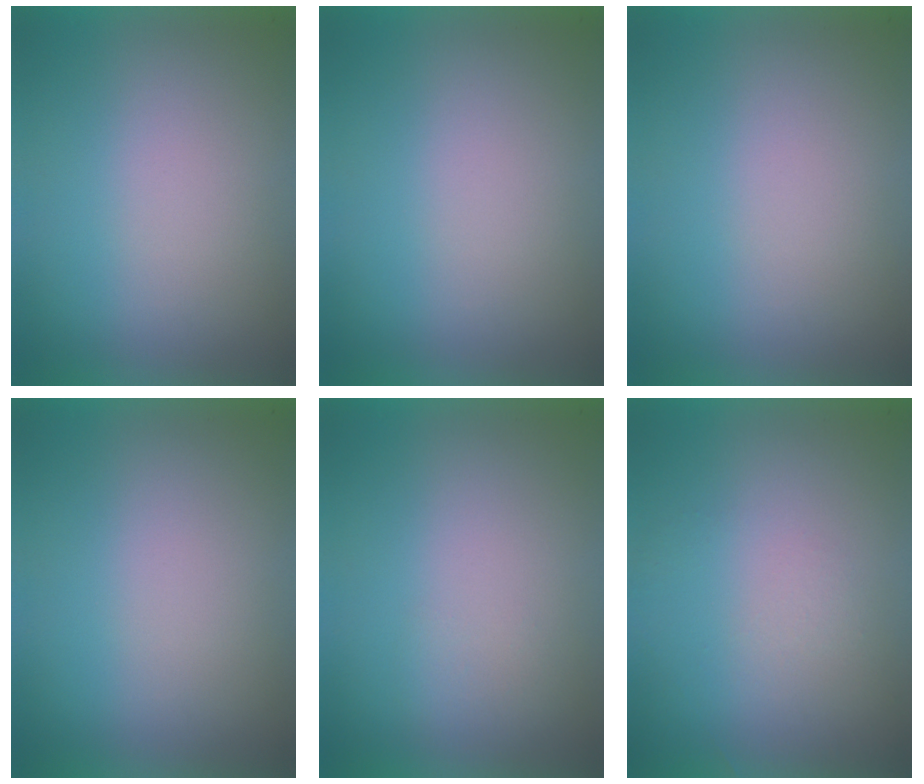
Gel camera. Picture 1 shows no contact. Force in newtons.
{"total": 0.0}
{"total": 0.0}
{"total": 0.0}
{"total": 1.1}
{"total": 1.3}